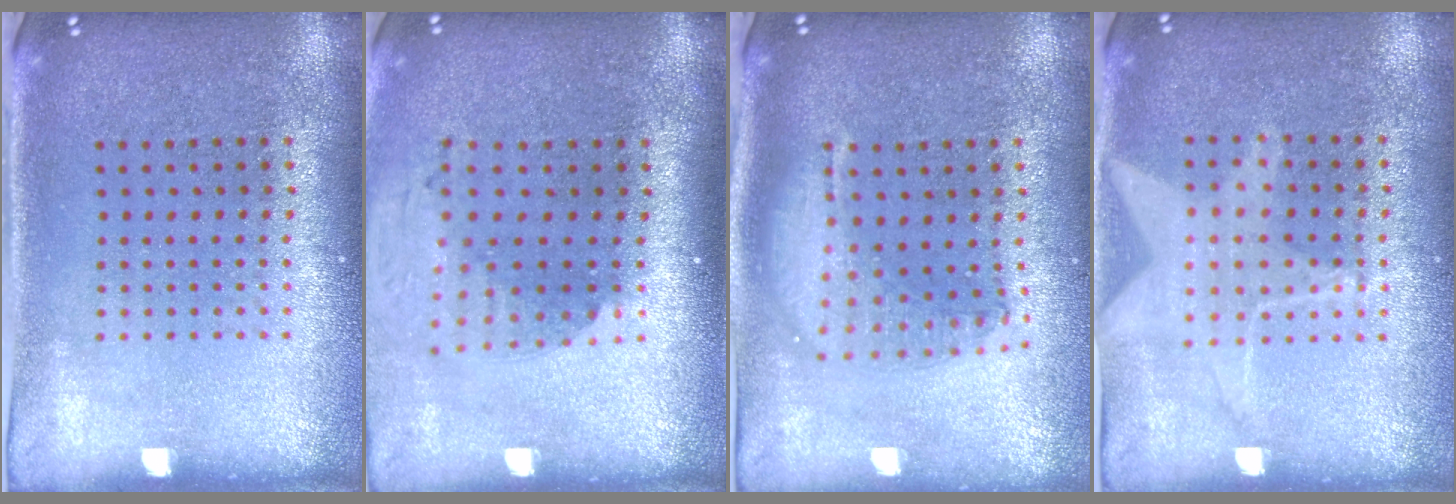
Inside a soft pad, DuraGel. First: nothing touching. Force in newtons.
{"total": 2.0, "press": 1.5, "slide": 1.4}
{"total": 1.8, "press": 1.5, "slide": 0.9}
{"total": 1.4, "press": 1.4, "slide": 0.4}